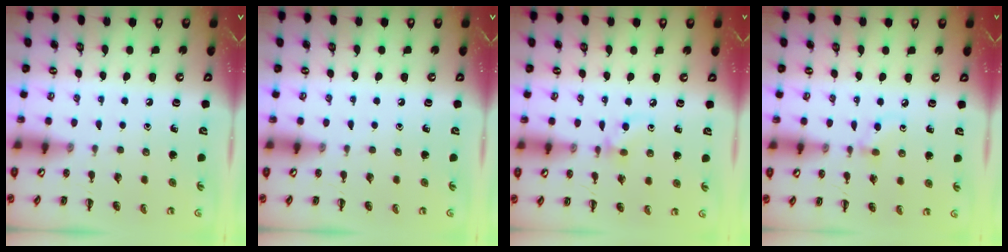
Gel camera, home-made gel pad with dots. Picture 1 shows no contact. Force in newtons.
{"total": 0.0}
{"total": 6.3, "press": 6.1, "slide": 1.6}
{"total": 4.8, "press": 4.4, "slide": 2.0}